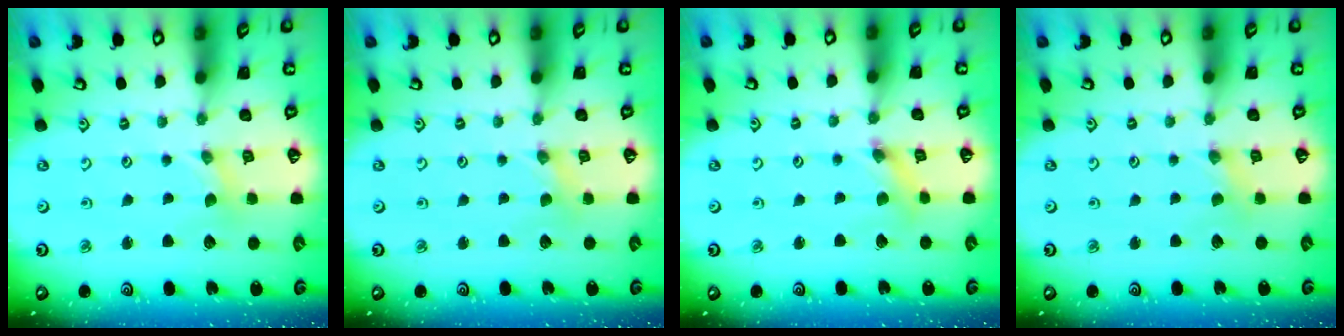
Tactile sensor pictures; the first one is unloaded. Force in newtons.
{"total": 0.0}
{"total": 2.0, "press": 2.0, "slide": 0.1}
{"total": 0.9, "press": 0.9, "slide": 0.2}